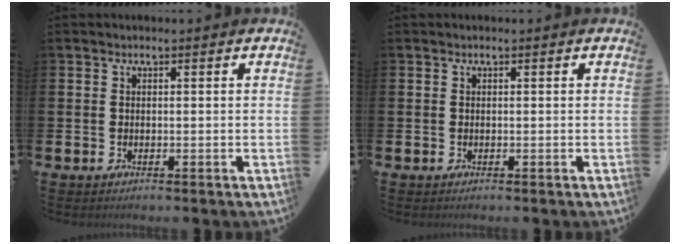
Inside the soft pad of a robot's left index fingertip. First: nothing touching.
{"total": 0.0}